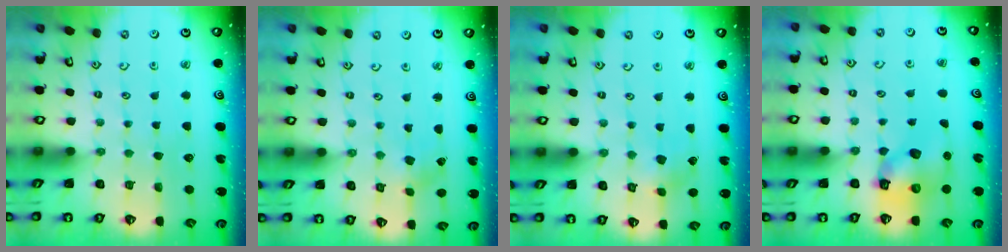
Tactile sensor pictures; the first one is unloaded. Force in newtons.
{"total": 1.2, "press": 1.2, "slide": 0.1}
{"total": 3.1, "press": 3.1, "slide": 0.4}
{"total": 9.8, "press": 9.7, "slide": 1.7}